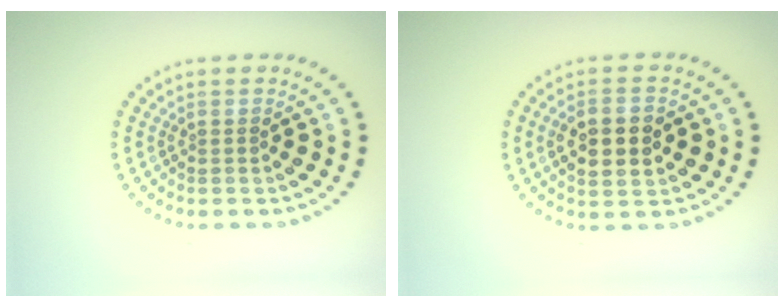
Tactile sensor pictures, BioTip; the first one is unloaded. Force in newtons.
{"total": 4.3, "press": 4.3, "slide": 0.2}